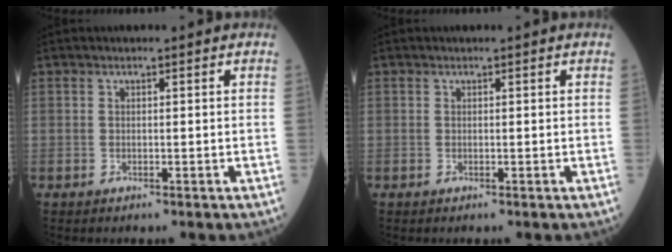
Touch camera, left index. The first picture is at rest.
{"total": 0.0}